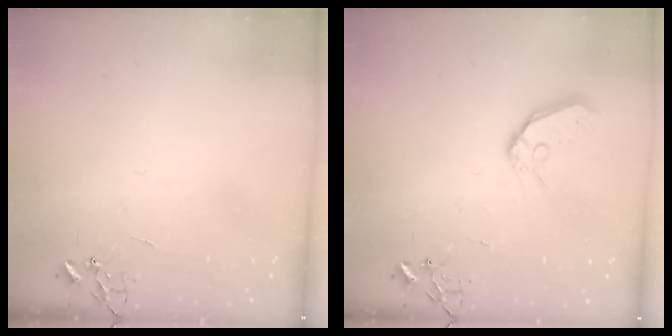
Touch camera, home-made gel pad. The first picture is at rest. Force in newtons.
{"total": 10.5, "press": 10.5, "slide": 1.3}